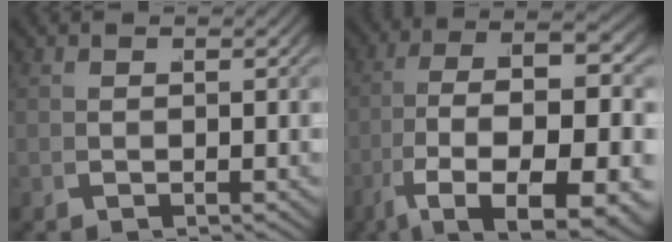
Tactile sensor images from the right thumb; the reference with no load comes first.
{"total": 13.7, "force": [-3.0, 6.3, 11.8], "torque": [-0.242, -0.058, -0.009]}